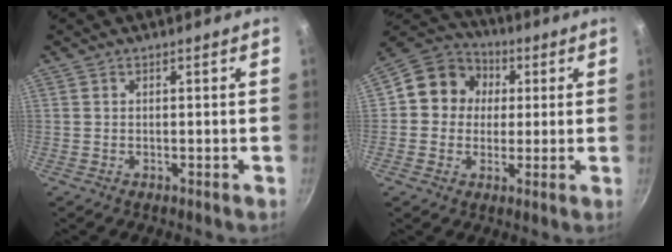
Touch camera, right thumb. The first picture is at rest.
{"total": 11.1, "force": [1.7, 10.0, 4.4], "torque": [-0.041, 0.016, 0.007]}